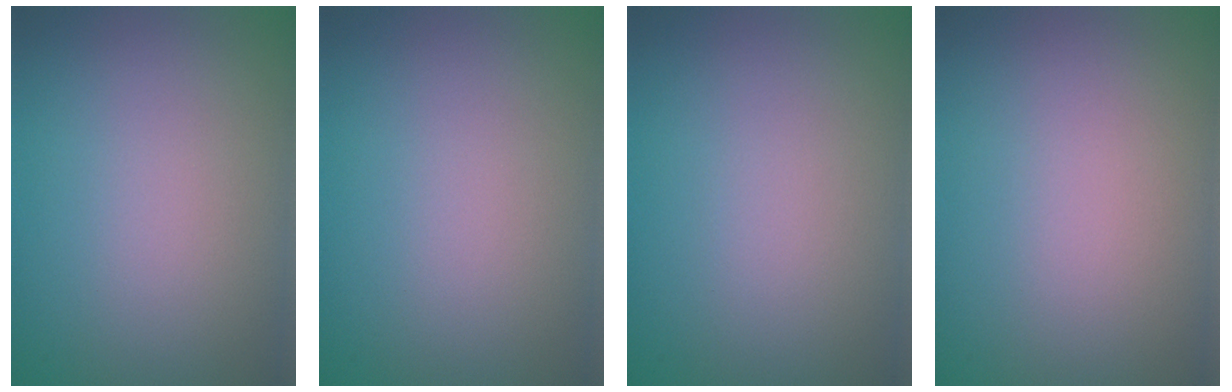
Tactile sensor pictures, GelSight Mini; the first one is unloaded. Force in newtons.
{"total": 0.0}
{"total": 0.0}
{"total": 0.0}